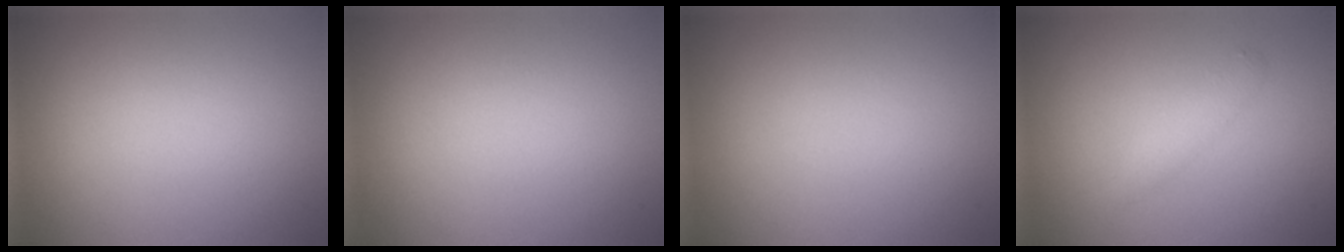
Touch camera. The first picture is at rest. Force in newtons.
{"total": 0.0}
{"total": 0.0}
{"total": 1.4, "press": 1.4, "slide": 0.0}